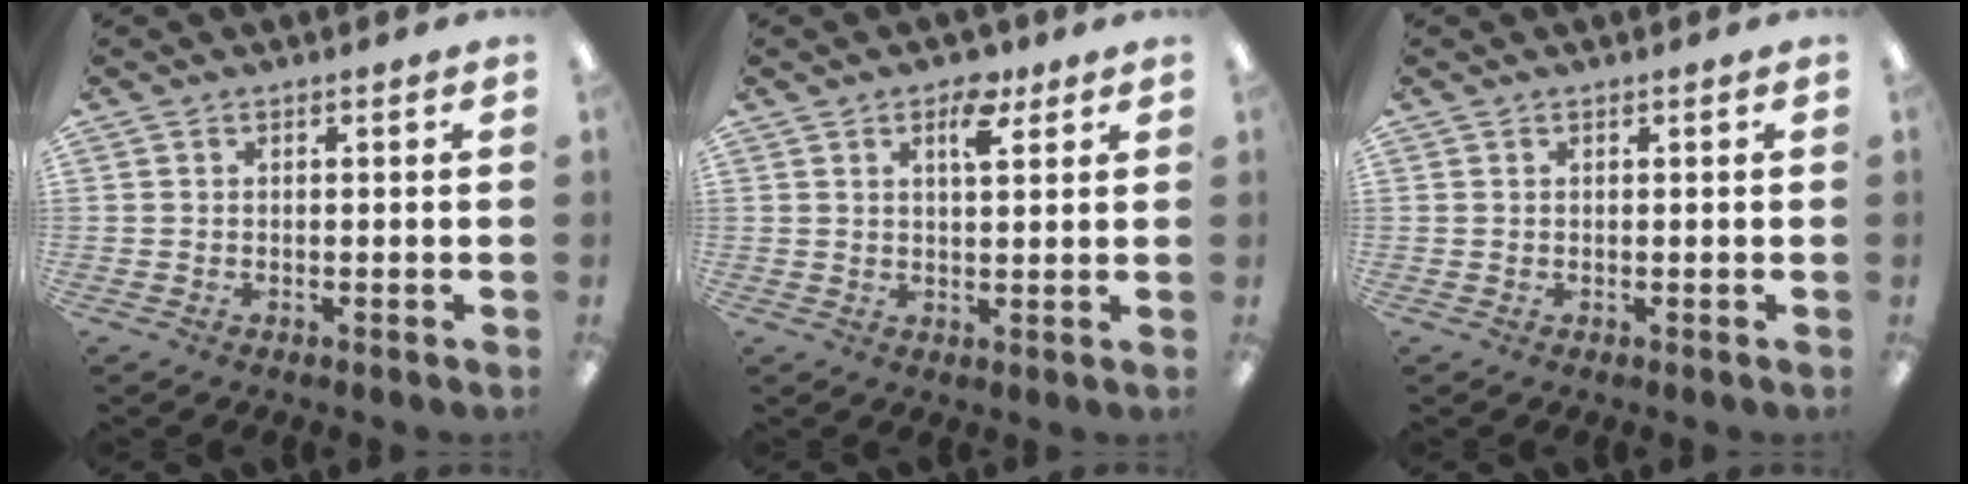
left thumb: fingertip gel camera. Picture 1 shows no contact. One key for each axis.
{"total": 5.8, "fx": 3.4, "fy": 2.5, "fz": 4.0, "tx": -0.048, "ty": -0.011, "tz": 0.052}
{"total": 0.0}